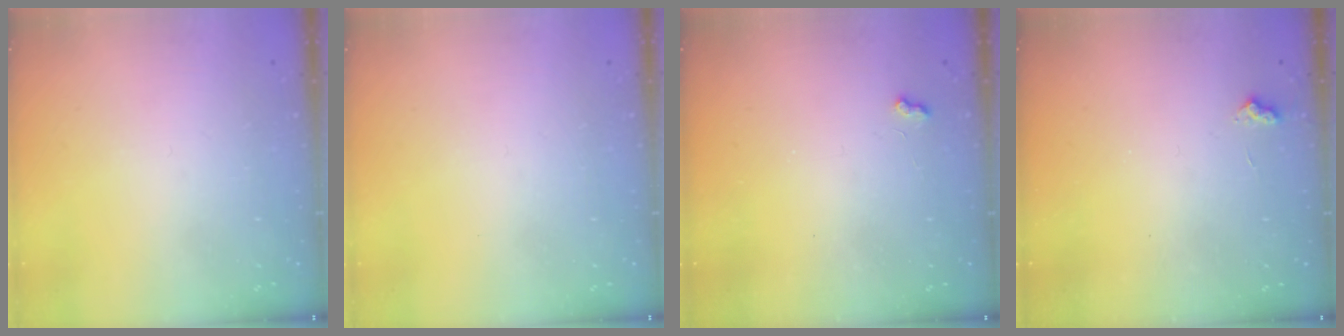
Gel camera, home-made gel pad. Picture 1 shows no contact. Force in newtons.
{"total": 0.0}
{"total": 1.8, "press": 1.8, "slide": 0.4}
{"total": 3.2, "press": 3.2, "slide": 0.6}